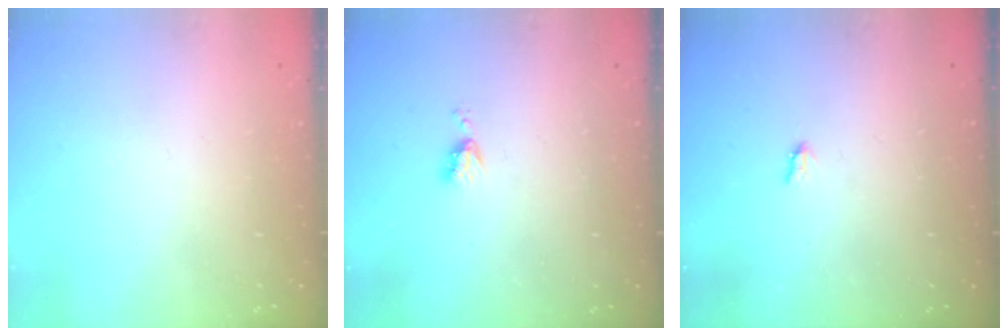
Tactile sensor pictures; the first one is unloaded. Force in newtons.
{"total": 4.0, "press": 4.0, "slide": 0.5}
{"total": 1.9, "press": 1.9, "slide": 0.3}